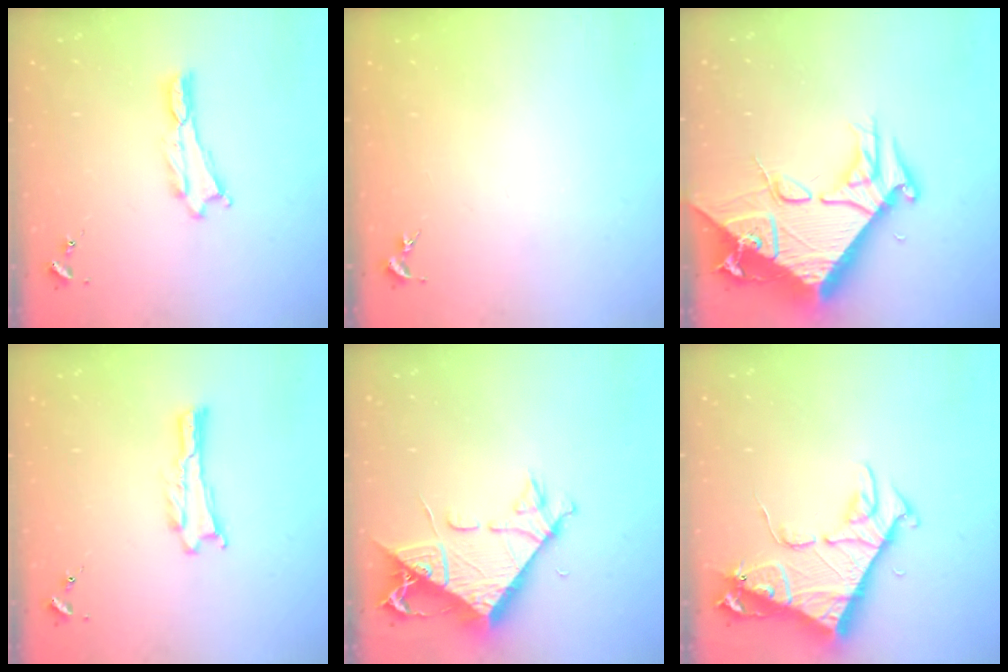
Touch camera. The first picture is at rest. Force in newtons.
{"total": 0.0}
{"total": 17.0, "press": 16.9, "slide": 1.6}
{"total": 0.0}
{"total": 9.8, "press": 9.7, "slide": 0.9}
{"total": 7.9, "press": 7.9, "slide": 0.9}